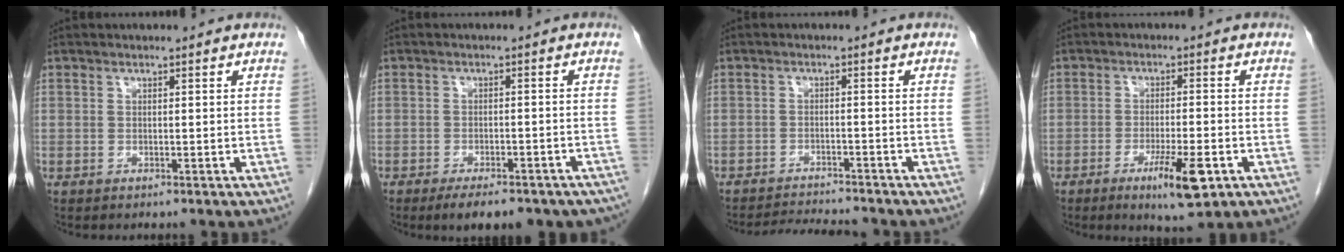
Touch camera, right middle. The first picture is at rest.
{"total": 12.4, "force": [-10.0, 4.1, 6.1], "torque": [-0.064, 0.007, -0.120]}
{"total": 6.6, "force": [-6.5, 0.1, 1.4], "torque": [-0.022, -0.008, -0.105]}
{"total": 7.2, "force": [-3.5, 0.9, 6.3], "torque": [-0.106, -0.013, -0.050]}